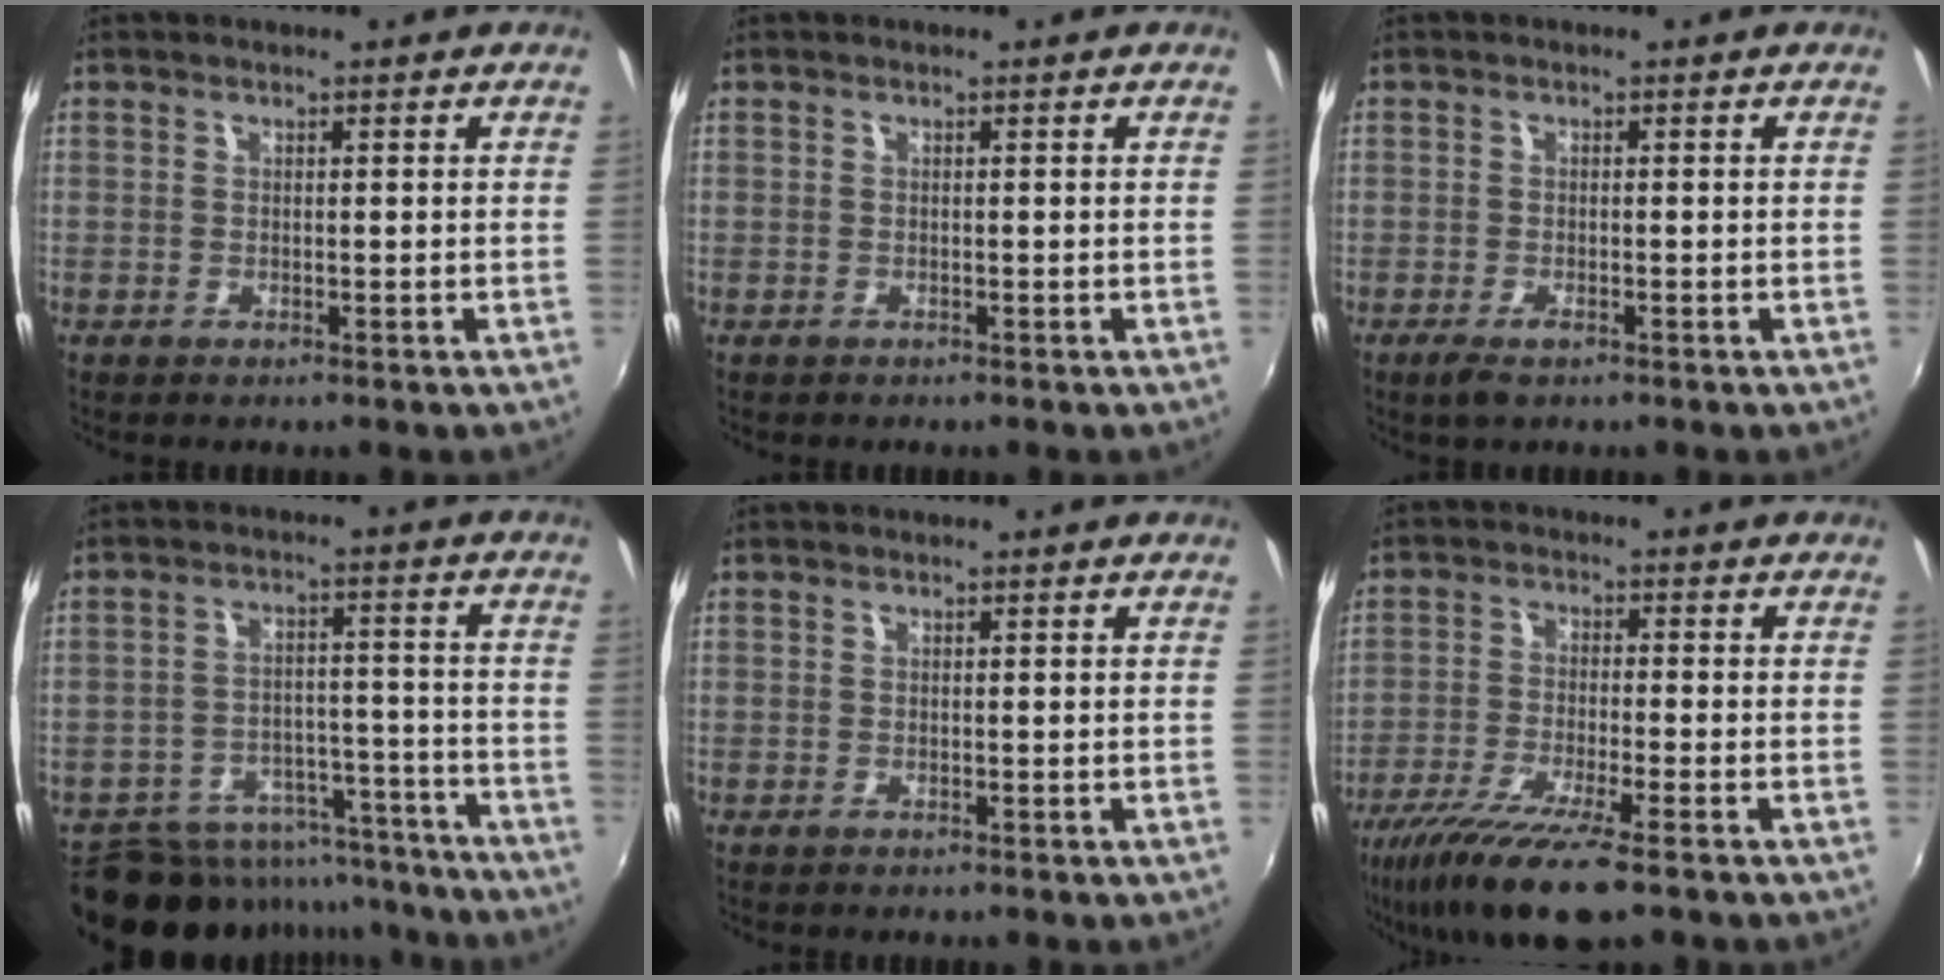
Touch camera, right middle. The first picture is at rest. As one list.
[{"total": 0.0}, {"total": 2.7, "force": [-1.7, 0.9, 1.8], "torque": [-0.040, -0.008, -0.031]}, {"total": 18.1, "force": [-15.9, 7.3, 4.8], "torque": [-0.103, 0.035, -0.204]}, {"total": 0.0}, {"total": 12.5, "force": [-8.7, 1.4, 8.9], "torque": [-0.190, -0.047, -0.156]}]